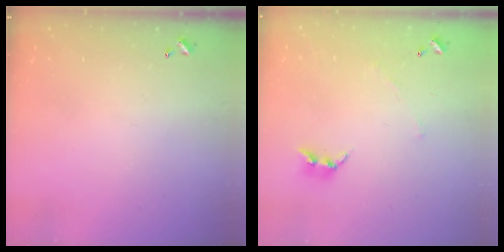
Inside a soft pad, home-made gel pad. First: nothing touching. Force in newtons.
{"total": 3.9, "press": 3.9, "slide": 0.2}